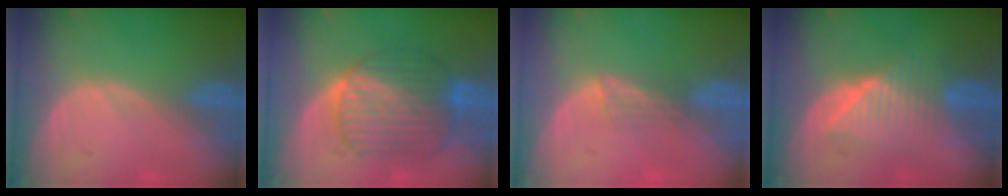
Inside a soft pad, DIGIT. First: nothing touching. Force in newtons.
{"total": 9.5, "press": 9.4, "slide": 0.9}
{"total": 2.0, "press": 1.6, "slide": 1.3}
{"total": 6.4, "press": 6.3, "slide": 1.1}